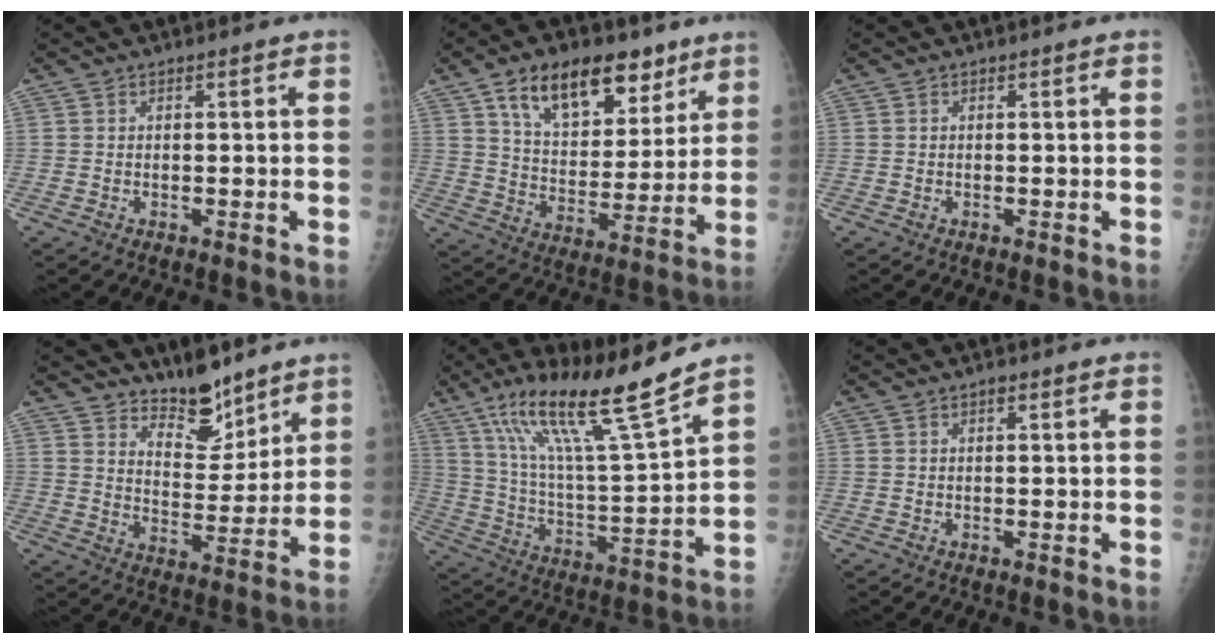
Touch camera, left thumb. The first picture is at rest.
{"total": 17.6, "force": [10.3, 9.8, 10.3], "torque": [-0.116, -0.041, 0.172]}
{"total": 0.0}
{"total": 9.2, "force": [7.7, 3.6, 3.4], "torque": [-0.022, -0.068, 0.137]}
{"total": 19.0, "force": [13.3, 1.3, 13.6], "torque": [-0.221, -0.067, 0.239]}
{"total": 2.0, "force": [1.1, 1.2, 1.3], "torque": [-0.010, -0.001, 0.013]}